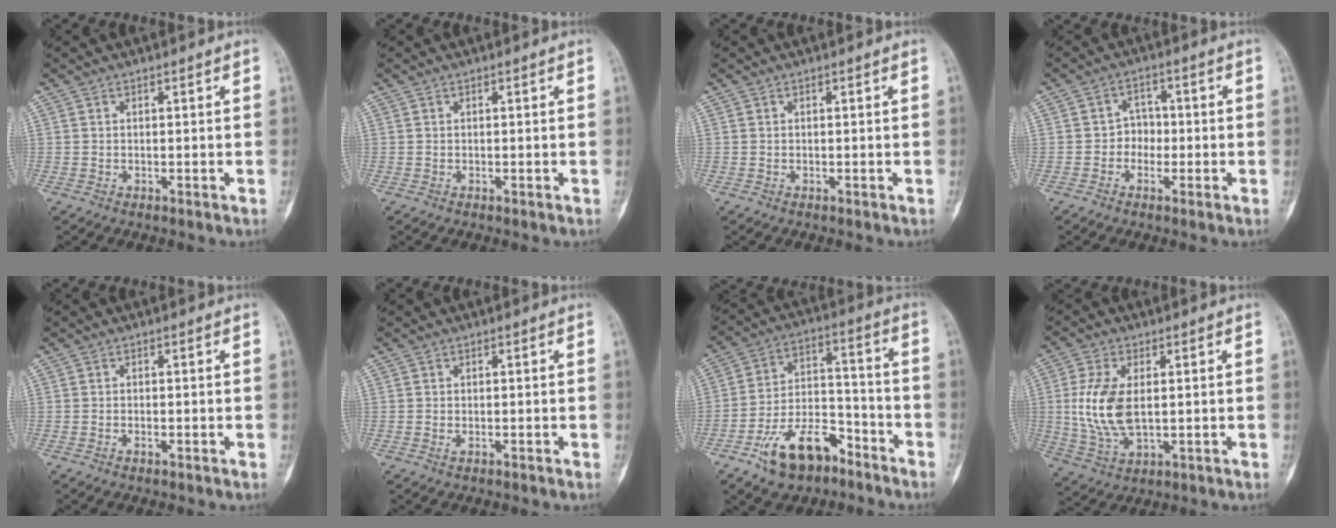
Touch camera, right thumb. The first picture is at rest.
{"total": 0.0}
{"total": 0.0}
{"total": 3.4, "force": [-1.0, 3.0, 1.3], "torque": [0.012, 0.013, -0.027]}
{"total": 0.7, "force": [-0.4, 0.3, 0.5], "torque": [-0.013, 0.004, -0.008]}
{"total": 0.6, "force": [-0.3, 0.2, 0.4], "torque": [-0.011, 0.000, -0.005]}
{"total": 14.4, "force": [-9.0, 7.6, 8.4], "torque": [-0.125, 0.074, -0.158]}
{"total": 10.6, "force": [0.8, 5.7, 9.0], "torque": [-0.193, -0.009, 0.023]}